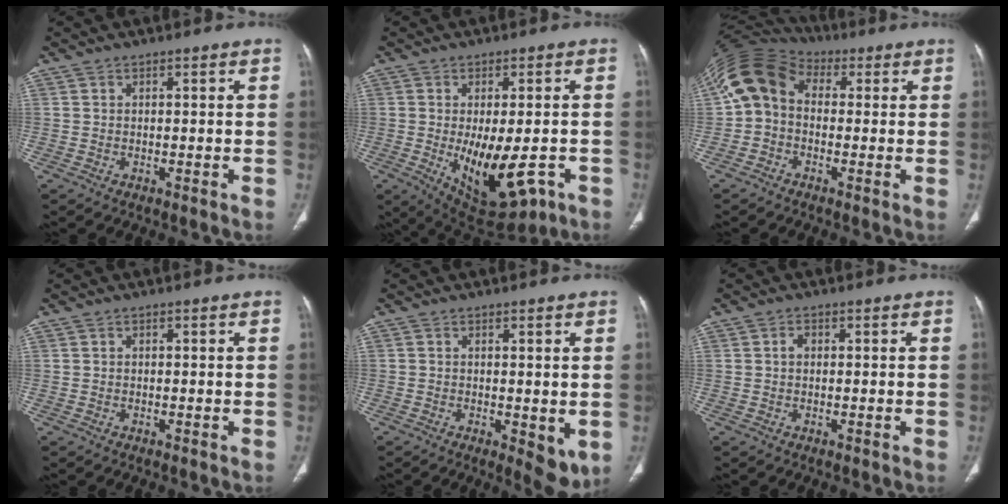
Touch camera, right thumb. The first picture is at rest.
{"total": 15.0, "force": [-4.7, 7.1, 12.4], "torque": [-0.180, -0.008, -0.046]}
{"total": 11.2, "force": [0.6, 8.6, 7.2], "torque": [-0.134, 0.039, -0.005]}
{"total": 0.0}
{"total": 5.4, "force": [-1.0, 2.2, 4.8], "torque": [-0.053, -0.014, -0.008]}
{"total": 1.3, "force": [0.1, 1.0, 0.9], "torque": [-0.013, 0.005, -0.001]}